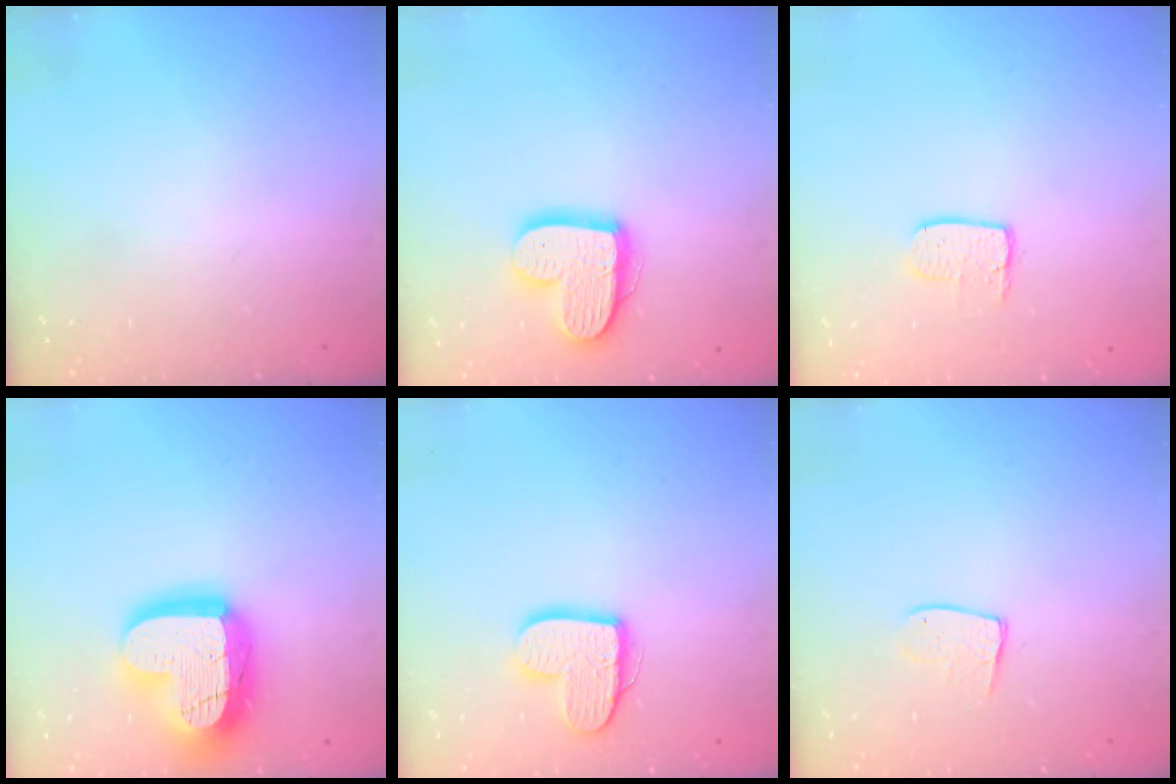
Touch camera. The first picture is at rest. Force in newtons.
{"total": 13.9, "press": 13.9, "slide": 1.0}
{"total": 6.8, "press": 6.8, "slide": 0.4}
{"total": 21.2, "press": 21.2, "slide": 1.7}
{"total": 11.5, "press": 11.5, "slide": 0.6}
{"total": 7.9, "press": 7.9, "slide": 0.4}